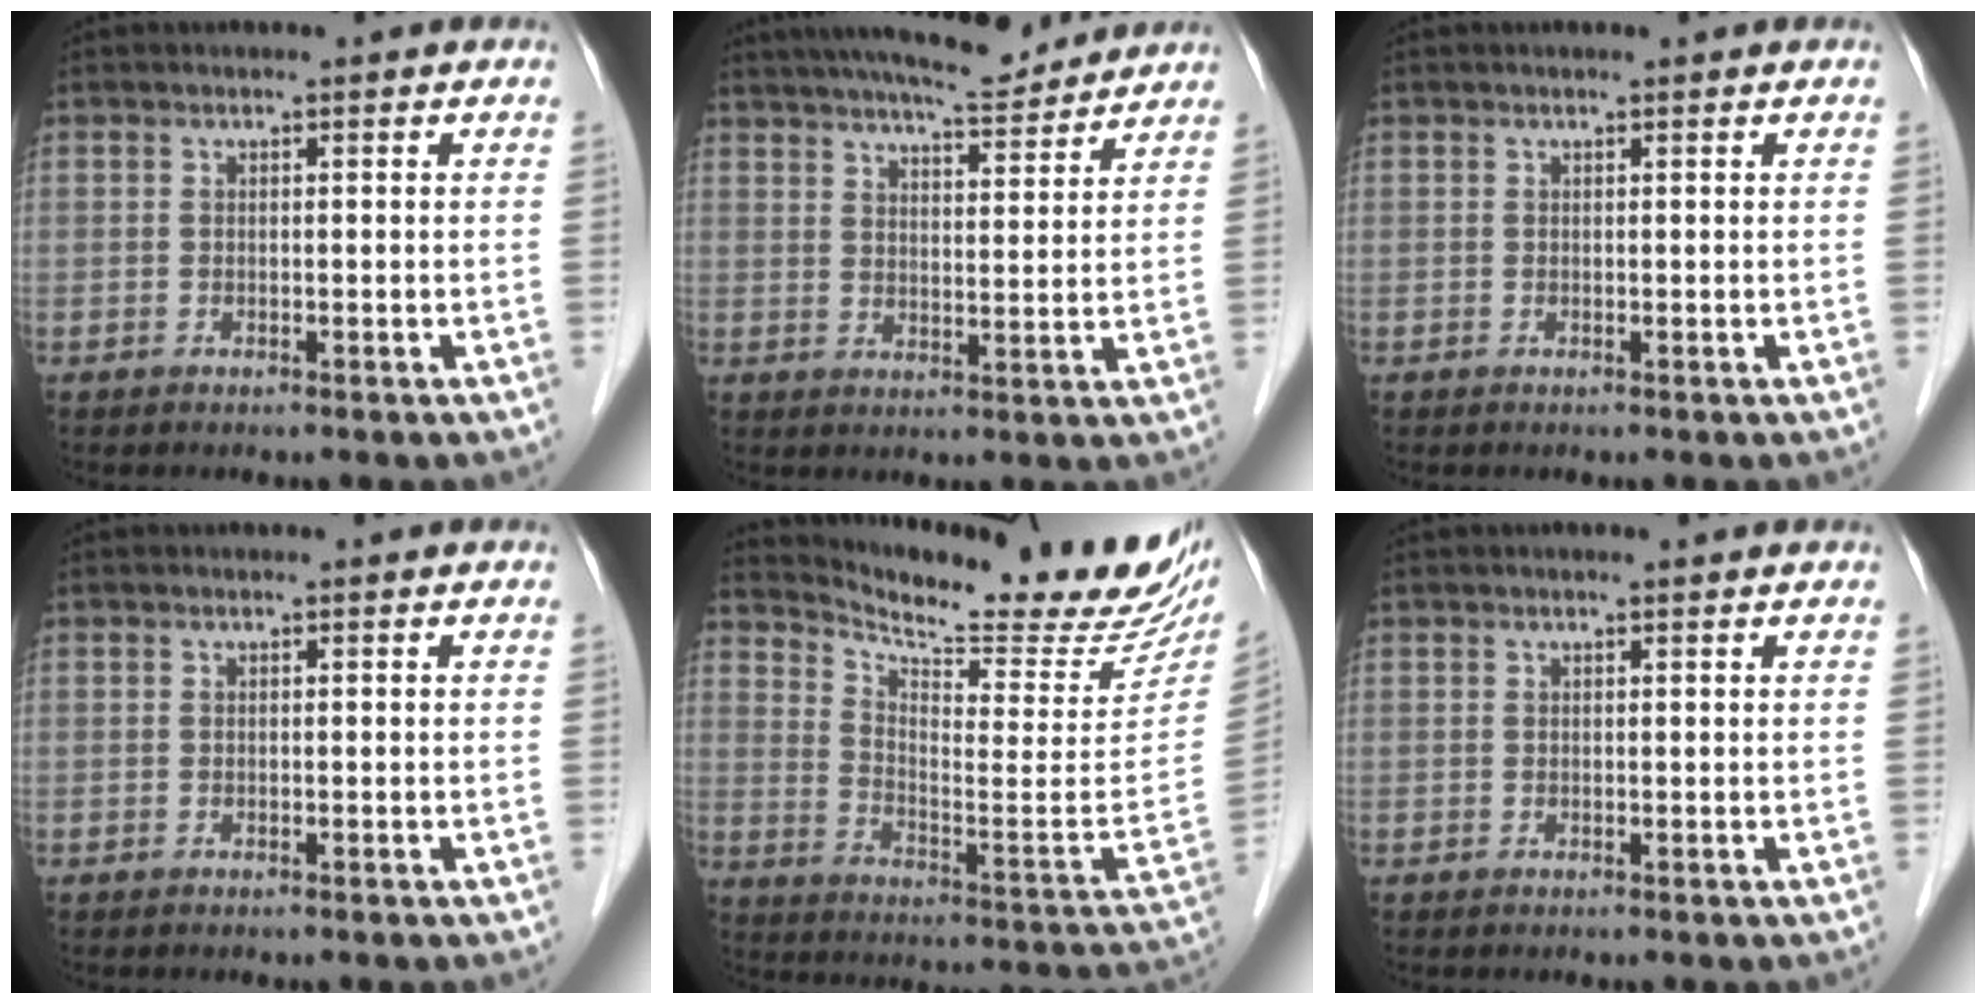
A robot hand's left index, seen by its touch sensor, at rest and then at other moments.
{"total": 12.4, "force": [11.2, 1.8, 5.0], "torque": [-0.082, 0.008, 0.161]}
{"total": 0.7, "force": [0.6, 0.0, 0.3], "torque": [-0.007, 0.006, 0.010]}
{"total": 0.0}
{"total": 22.6, "force": [21.0, 2.3, 8.1], "torque": [-0.137, -0.084, 0.281]}
{"total": 1.0, "force": [0.8, 0.1, 0.6], "torque": [-0.011, 0.009, 0.013]}